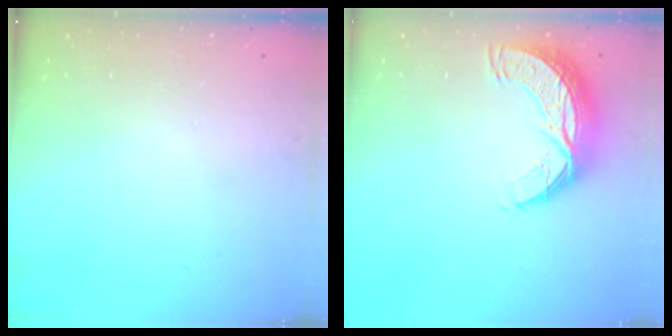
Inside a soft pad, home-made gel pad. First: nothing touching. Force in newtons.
{"total": 10.2, "press": 10.2, "slide": 0.6}